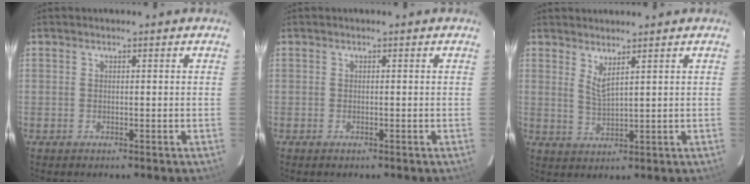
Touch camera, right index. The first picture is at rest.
{"total": 0.0}
{"total": 3.1, "force": [2.3, 0.1, 2.2], "torque": [-0.042, -0.008, 0.040]}